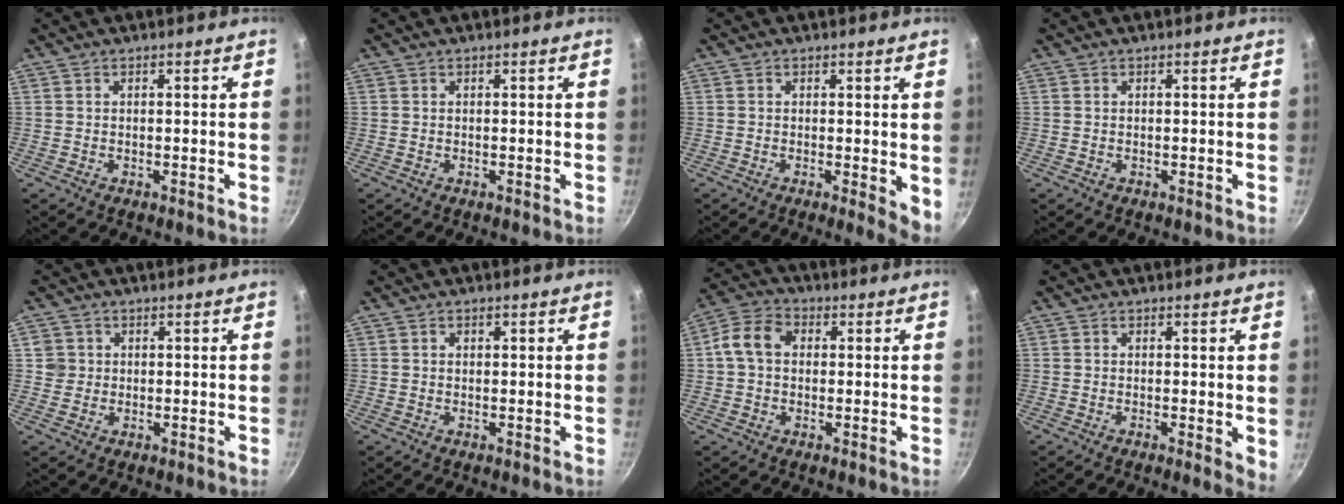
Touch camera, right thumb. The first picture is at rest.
{"total": 0.0}
{"total": 4.0, "force": [0.0, 1.2, 3.8], "torque": [-0.050, -0.010, -0.002]}
{"total": 0.0}
{"total": 2.7, "force": [0.5, 2.6, 0.1], "torque": [0.015, 0.003, 0.008]}
{"total": 0.8, "force": [0.3, 0.6, 0.5], "torque": [-0.003, 0.000, 0.003]}
{"total": 7.8, "force": [0.9, 5.8, 5.1], "torque": [-0.094, 0.025, 0.009]}
{"total": 3.1, "force": [0.0, 0.9, 3.0], "torque": [-0.041, -0.010, -0.004]}